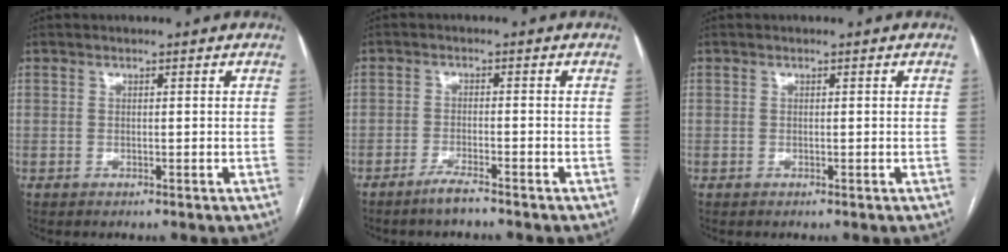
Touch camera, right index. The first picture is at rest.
{"total": 2.9, "force": [-2.5, 0.0, 1.5], "torque": [-0.035, -0.004, -0.048]}
{"total": 0.0}